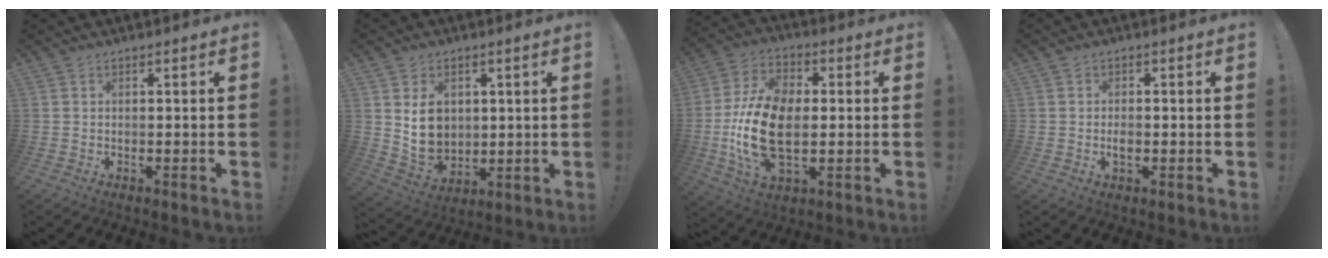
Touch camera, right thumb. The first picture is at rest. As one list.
[{"total": 10.5, "force": [3.3, 8.6, 5.0], "torque": [-0.073, -0.027, 0.068]}, {"total": 19.3, "force": [-2.1, 11.6, 15.3], "torque": [-0.311, -0.001, -0.033]}, {"total": 3.2, "force": [-0.7, 2.8, 1.4], "torque": [-0.005, -0.004, -0.014]}]